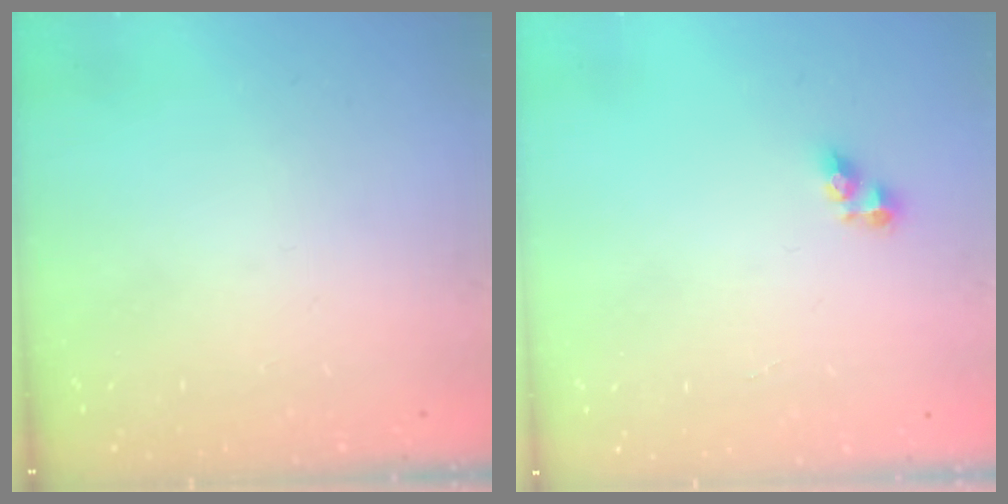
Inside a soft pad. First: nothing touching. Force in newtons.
{"total": 5.1, "press": 5.1, "slide": 0.6}